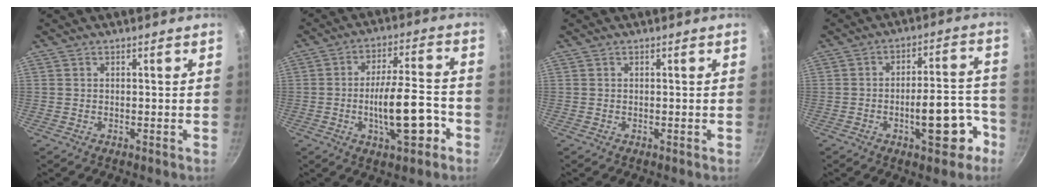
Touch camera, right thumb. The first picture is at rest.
{"total": 13.1, "force": [-4.4, 4.6, 11.5], "torque": [-0.164, 0.034, -0.065]}
{"total": 0.0}
{"total": 12.1, "force": [-5.4, 5.0, 9.6], "torque": [-0.095, 0.053, -0.071]}